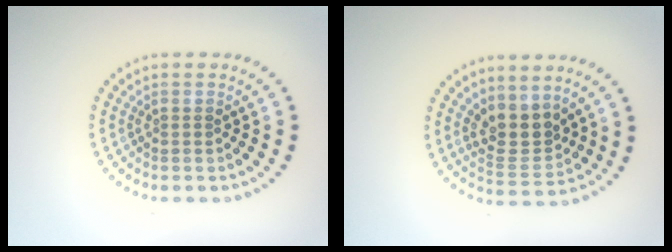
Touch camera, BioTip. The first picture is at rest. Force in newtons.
{"total": 3.4, "press": 3.0, "slide": 1.7}